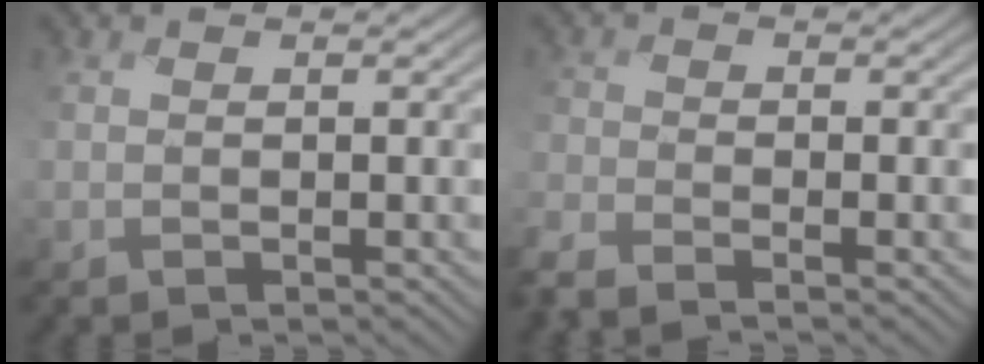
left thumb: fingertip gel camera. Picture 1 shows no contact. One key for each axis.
{"total": 4.2, "fx": -3.7, "fy": 0.9, "fz": 1.8, "tx": -0.045, "ty": -0.017, "tz": -0.084}